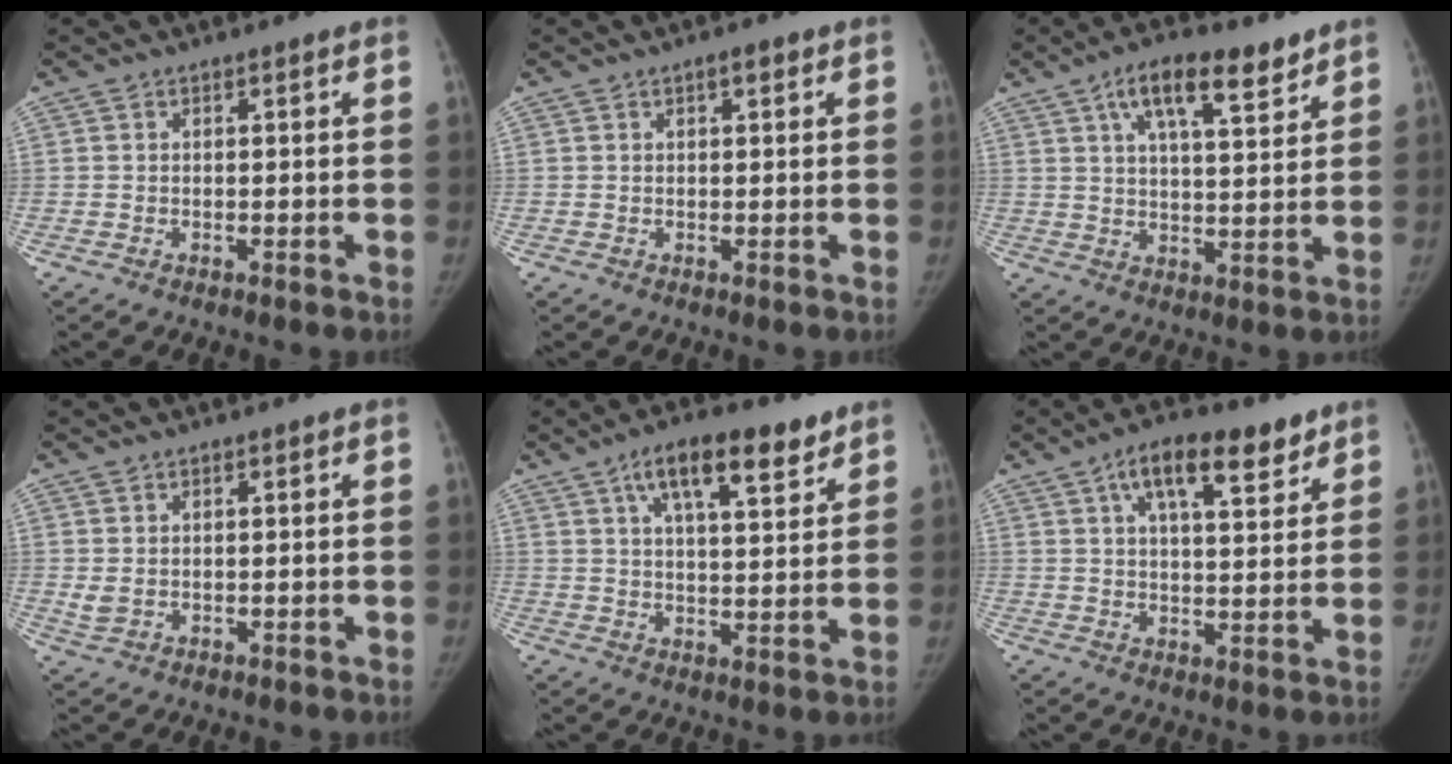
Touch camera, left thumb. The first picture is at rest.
{"total": 1.8, "force": [0.9, 0.7, 1.4], "torque": [-0.018, 0.000, 0.010]}
{"total": 11.7, "force": [7.0, 4.1, 8.5], "torque": [-0.119, -0.025, 0.114]}
{"total": 2.1, "force": [0.5, 1.3, 1.5], "torque": [-0.028, -0.002, 0.016]}
{"total": 12.8, "force": [7.6, 4.5, 9.3], "torque": [-0.125, -0.026, 0.121]}
{"total": 12.6, "force": [7.2, 5.0, 9.1], "torque": [-0.116, -0.021, 0.112]}